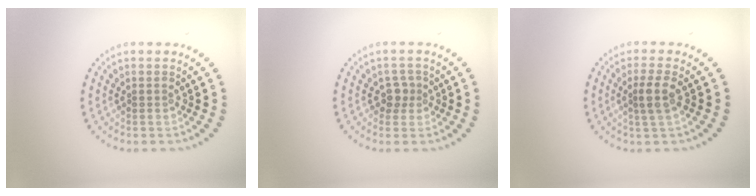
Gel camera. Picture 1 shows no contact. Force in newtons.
{"total": 1.6, "press": 1.3, "slide": 1.0}
{"total": 2.0, "press": 1.7, "slide": 1.1}